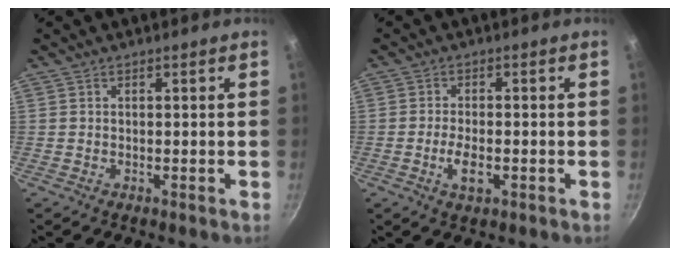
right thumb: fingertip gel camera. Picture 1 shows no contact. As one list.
[{"total": 4.2, "force": [-1.3, 2.0, 3.5], "torque": [-0.068, 0.006, -0.026]}]